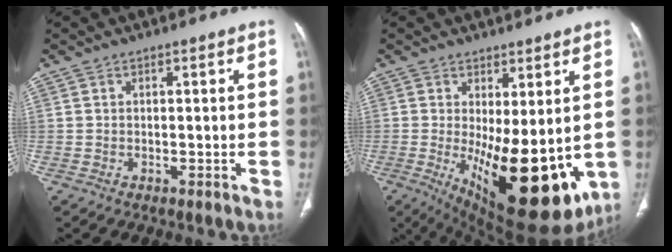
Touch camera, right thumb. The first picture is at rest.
{"total": 19.8, "force": [-2.5, 8.0, 17.9], "torque": [-0.243, -0.038, -0.007]}